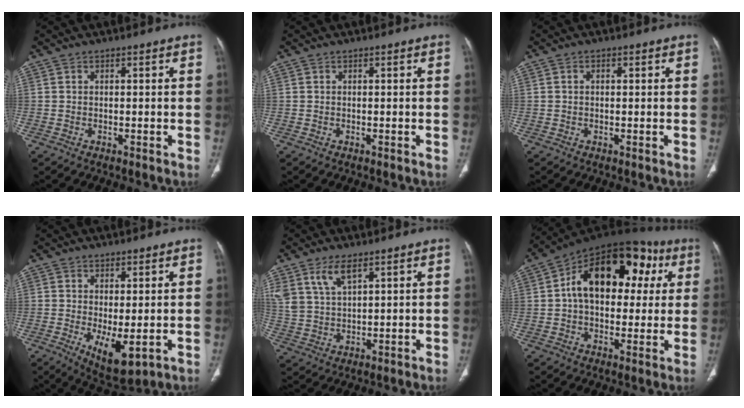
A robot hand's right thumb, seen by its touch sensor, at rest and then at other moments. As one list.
[{"total": 0.0}, {"total": 0.7, "force": [0.2, 0.4, 0.5], "torque": [-0.011, 0.003, 0.001]}, {"total": 7.6, "force": [-1.6, 3.2, 6.8], "torque": [-0.106, -0.022, -0.013]}, {"total": 6.7, "force": [4.2, 2.8, 4.4], "torque": [-0.087, -0.015, 0.091]}, {"total": 22.2, "force": [4.8, 13.8, 16.7], "torque": [-0.216, 0.035, 0.063]}]